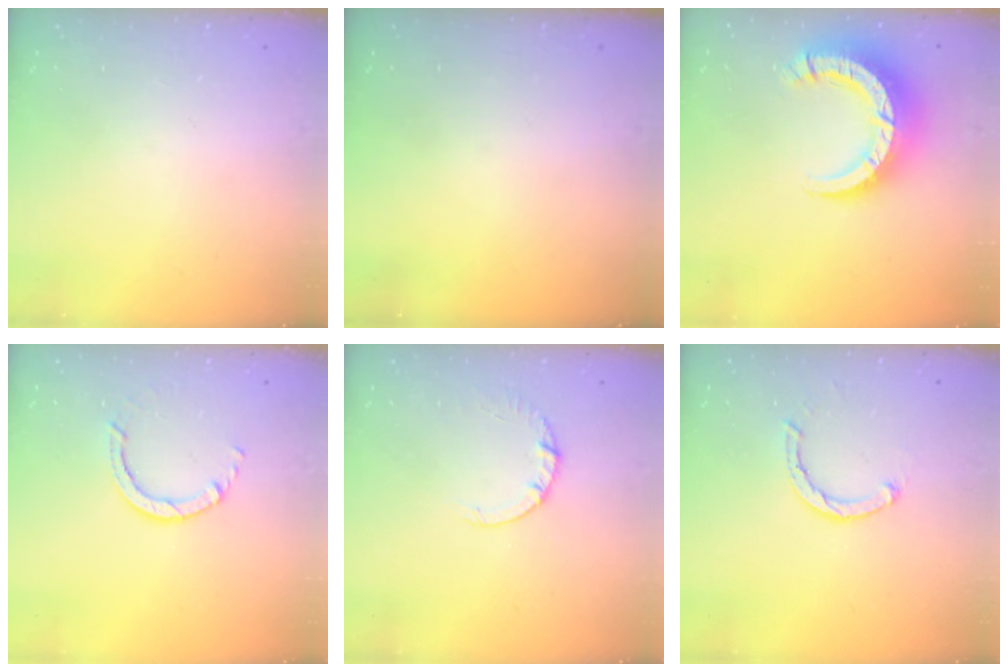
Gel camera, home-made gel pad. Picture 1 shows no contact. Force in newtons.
{"total": 0.0}
{"total": 12.5, "press": 12.4, "slide": 1.3}
{"total": 3.0, "press": 3.0, "slide": 0.4}
{"total": 2.7, "press": 2.7, "slide": 0.4}
{"total": 2.1, "press": 2.1, "slide": 0.1}